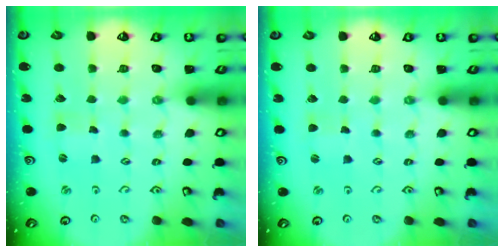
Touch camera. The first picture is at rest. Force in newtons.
{"total": 1.5, "press": 1.4, "slide": 0.3}